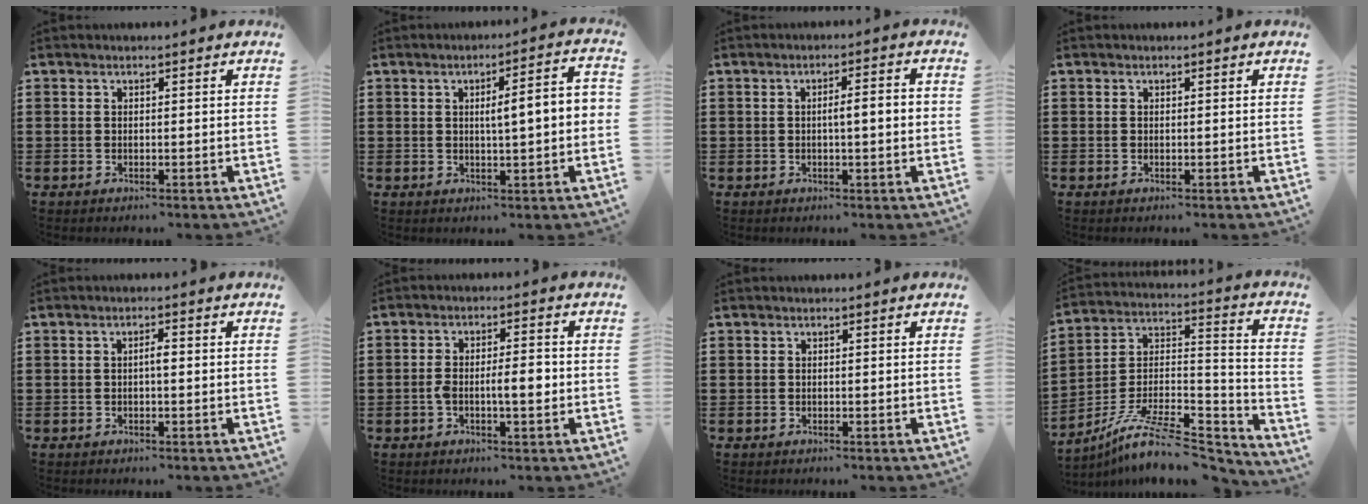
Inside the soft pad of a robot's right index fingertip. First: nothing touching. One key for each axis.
{"total": 4.6, "fx": 0.1, "fy": 0.5, "fz": 4.5, "tx": -0.082, "ty": 0.002, "tz": -0.004}
{"total": 3.0, "fx": -0.1, "fy": 0.4, "fz": 2.9, "tx": -0.051, "ty": 0.001, "tz": -0.005}
{"total": 0.0}
{"total": 1.5, "fx": -0.2, "fy": 0.4, "fz": 1.4, "tx": -0.027, "ty": 0.004, "tz": -0.004}
{"total": 5.0, "fx": -1.0, "fy": 1.5, "fz": 4.6, "tx": -0.081, "ty": 0.002, "tz": -0.024}
{"total": 0.0}
{"total": 11.5, "fx": -9.0, "fy": 3.0, "fz": 6.4, "tx": -0.110, "ty": 0.022, "tz": -0.172}